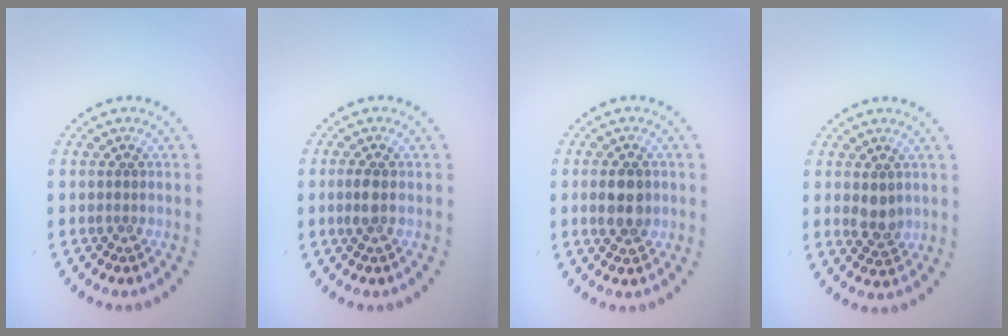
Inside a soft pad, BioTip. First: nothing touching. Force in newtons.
{"total": 1.5, "press": 1.4, "slide": 0.4}
{"total": 3.2, "press": 3.2, "slide": 0.2}
{"total": 2.1, "press": 2.0, "slide": 0.5}